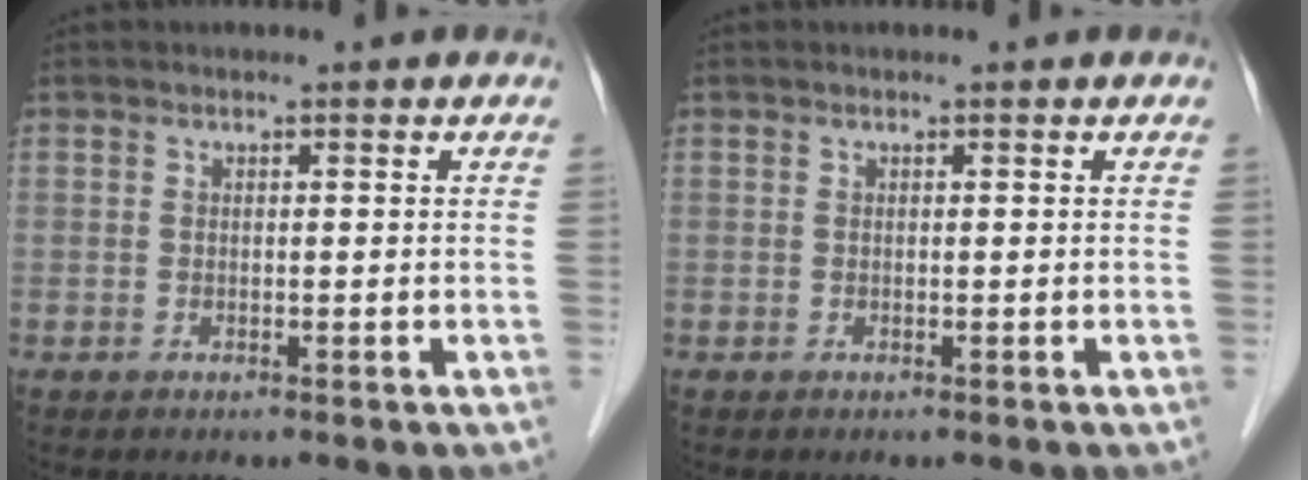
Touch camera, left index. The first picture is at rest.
{"total": 0.0}